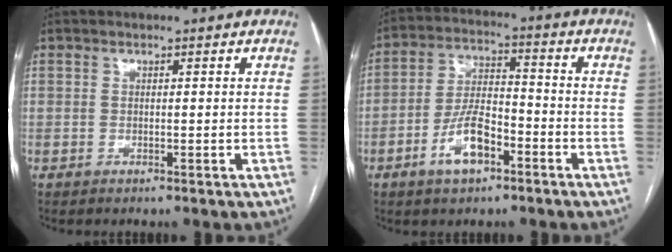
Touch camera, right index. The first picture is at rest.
{"total": 8.7, "force": [-4.2, 3.6, 6.7], "torque": [-0.139, 0.010, -0.076]}